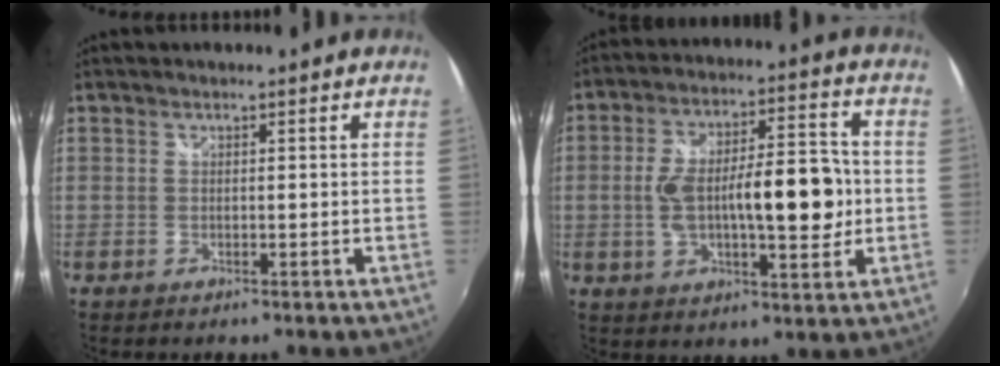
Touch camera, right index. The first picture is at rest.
{"total": 15.8, "force": [-1.4, 5.8, 14.6], "torque": [-0.250, 0.009, -0.019]}